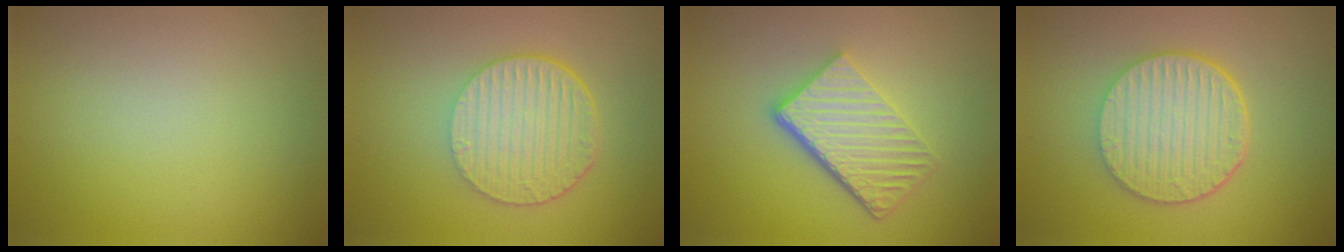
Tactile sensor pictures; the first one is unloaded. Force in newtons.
{"total": 6.4, "press": 4.4, "slide": 4.7}
{"total": 5.6, "press": 3.8, "slide": 4.1}
{"total": 6.6, "press": 4.7, "slide": 4.6}